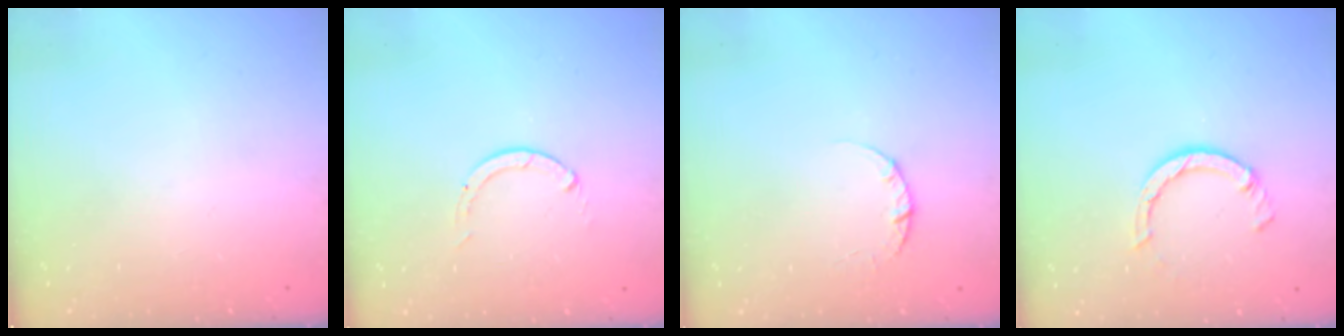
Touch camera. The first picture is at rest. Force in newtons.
{"total": 0.0}
{"total": 2.4, "press": 2.3, "slide": 0.3}
{"total": 5.8, "press": 5.8, "slide": 0.8}